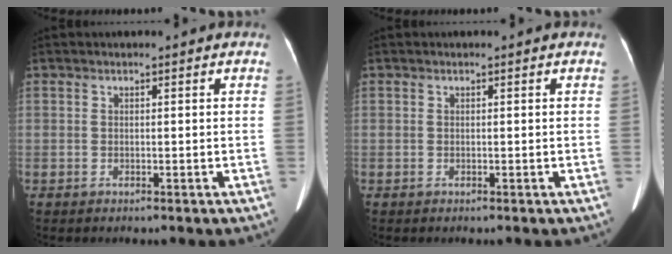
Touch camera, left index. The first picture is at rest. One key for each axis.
{"total": 0.0}